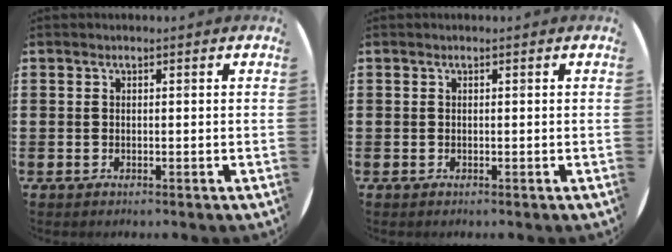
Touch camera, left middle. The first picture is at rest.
{"total": 0.0}